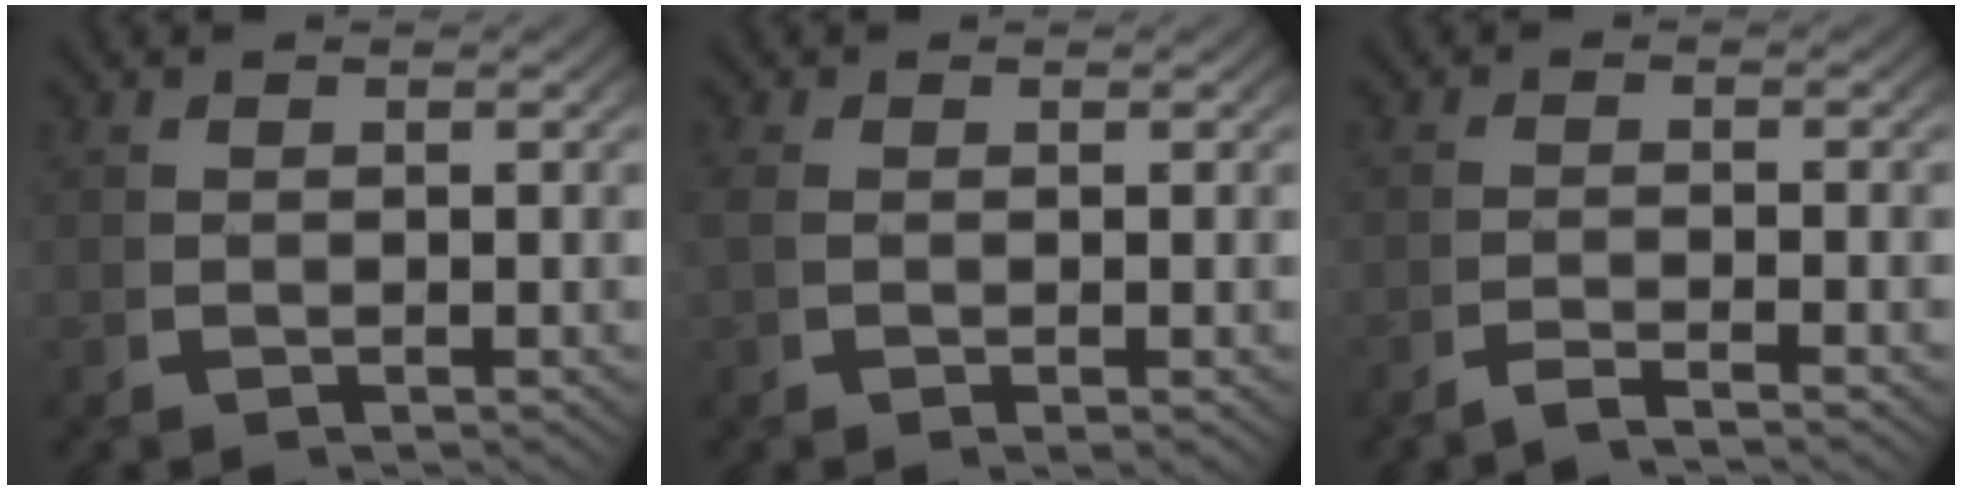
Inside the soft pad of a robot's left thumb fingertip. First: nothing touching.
{"total": 1.2, "force": [0.3, 0.5, 1.0], "torque": [-0.032, -0.003, 0.008]}
{"total": 1.8, "force": [-1.6, -0.1, 1.0], "torque": [-0.016, 0.001, -0.036]}